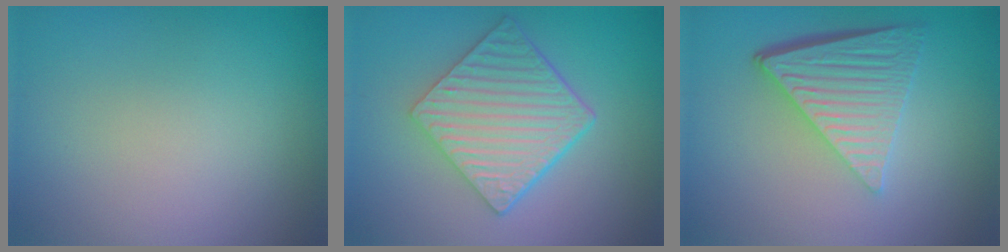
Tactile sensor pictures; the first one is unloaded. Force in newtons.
{"total": 6.4, "press": 4.6, "slide": 4.4}
{"total": 6.2, "press": 4.2, "slide": 4.5}